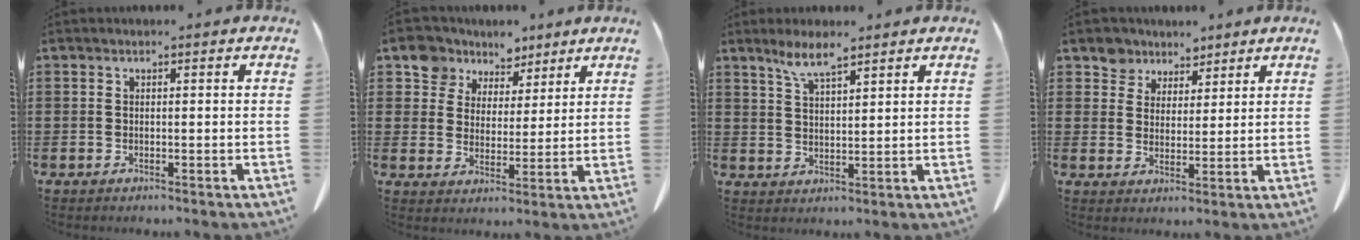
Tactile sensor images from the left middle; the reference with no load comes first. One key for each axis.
{"total": 6.7, "fx": 5.2, "fy": 4.3, "fz": 0.2, "tx": -0.046, "ty": -0.017, "tz": 0.098}
{"total": 4.9, "fx": 3.6, "fy": 0.7, "fz": 3.1, "tx": -0.071, "ty": -0.004, "tz": 0.065}
{"total": 4.8, "fx": 3.8, "fy": 2.9, "fz": 0.2, "tx": -0.030, "ty": -0.005, "tz": 0.071}